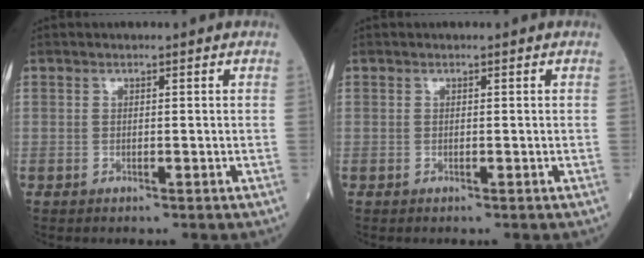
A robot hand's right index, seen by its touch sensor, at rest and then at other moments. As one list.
[{"total": 0.0}]